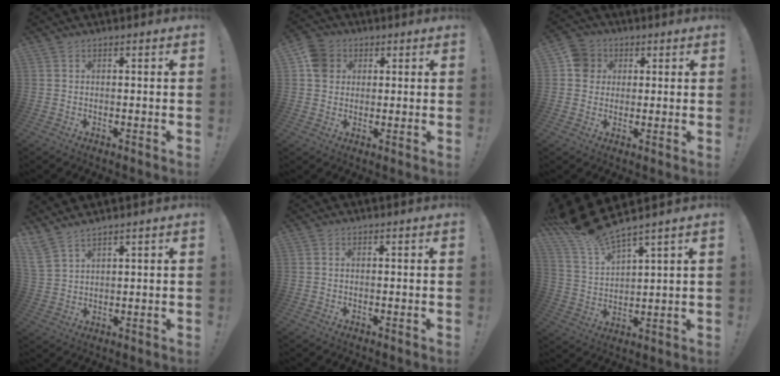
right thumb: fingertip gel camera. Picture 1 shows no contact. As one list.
[{"total": 6.4, "force": [1.9, 5.6, 2.5], "torque": [-0.035, 0.007, 0.039]}, {"total": 7.0, "force": [1.7, 6.4, 2.3], "torque": [-0.035, 0.008, 0.036]}, {"total": 5.6, "force": [4.9, 1.3, 2.4], "torque": [-0.055, -0.023, 0.096]}, {"total": 0.0}, {"total": 10.7, "force": [9.8, 1.0, 4.2], "torque": [-0.117, -0.067, 0.178]}]